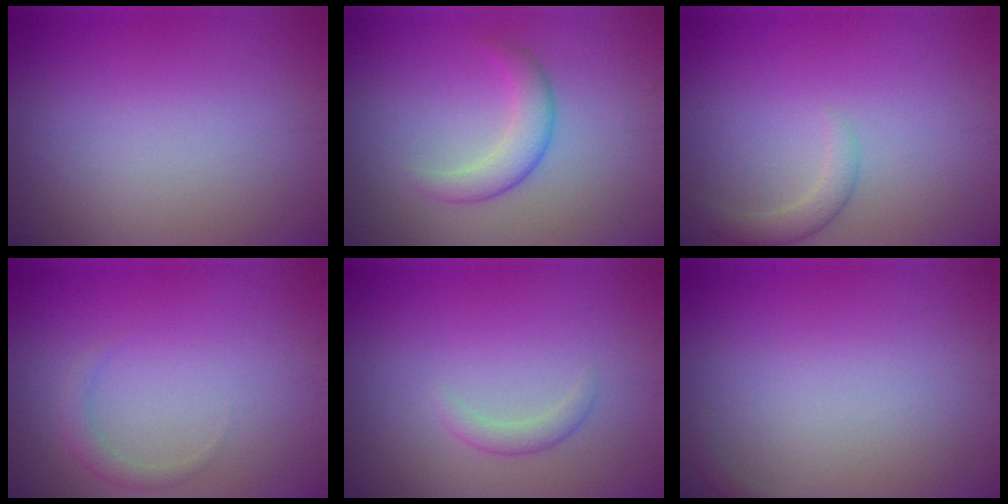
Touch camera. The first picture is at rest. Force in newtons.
{"total": 2.8, "press": 2.8, "slide": 0.1}
{"total": 1.8, "press": 1.8, "slide": 0.1}
{"total": 1.2, "press": 1.2, "slide": 0.0}
{"total": 1.3, "press": 1.3, "slide": 0.1}
{"total": 0.6, "press": 0.6, "slide": 0.1}